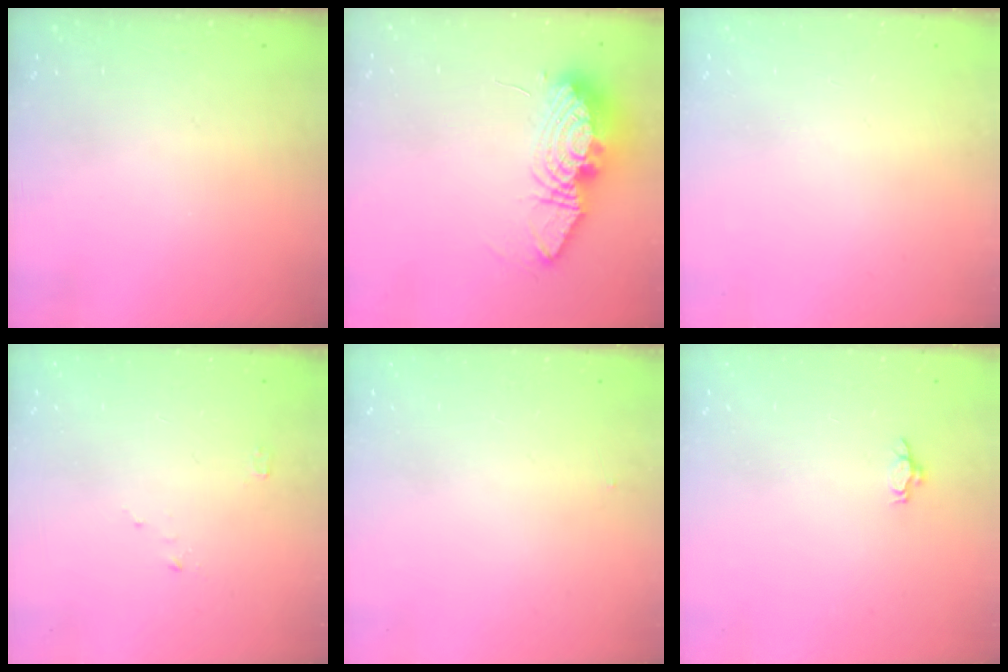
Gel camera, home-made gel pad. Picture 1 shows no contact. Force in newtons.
{"total": 14.4, "press": 14.3, "slide": 1.4}
{"total": 0.0}
{"total": 2.5, "press": 2.5, "slide": 0.3}
{"total": 5.7, "press": 1.1, "slide": 5.6}
{"total": 2.7, "press": 2.6, "slide": 1.0}